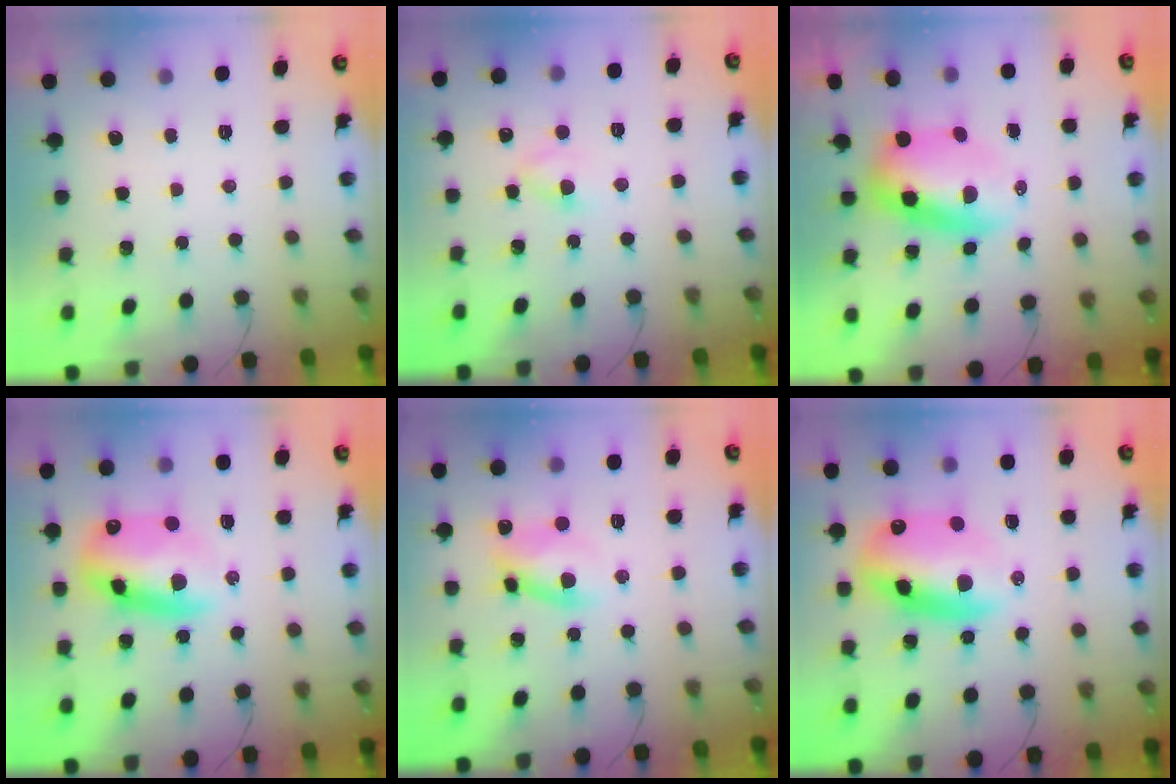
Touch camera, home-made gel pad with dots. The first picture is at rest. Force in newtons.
{"total": 3.4, "press": 3.2, "slide": 1.2}
{"total": 8.9, "press": 8.6, "slide": 2.5}
{"total": 14.4, "press": 14.0, "slide": 3.5}
{"total": 8.9, "press": 8.9, "slide": 0.7}
{"total": 15.8, "press": 15.3, "slide": 4.2}